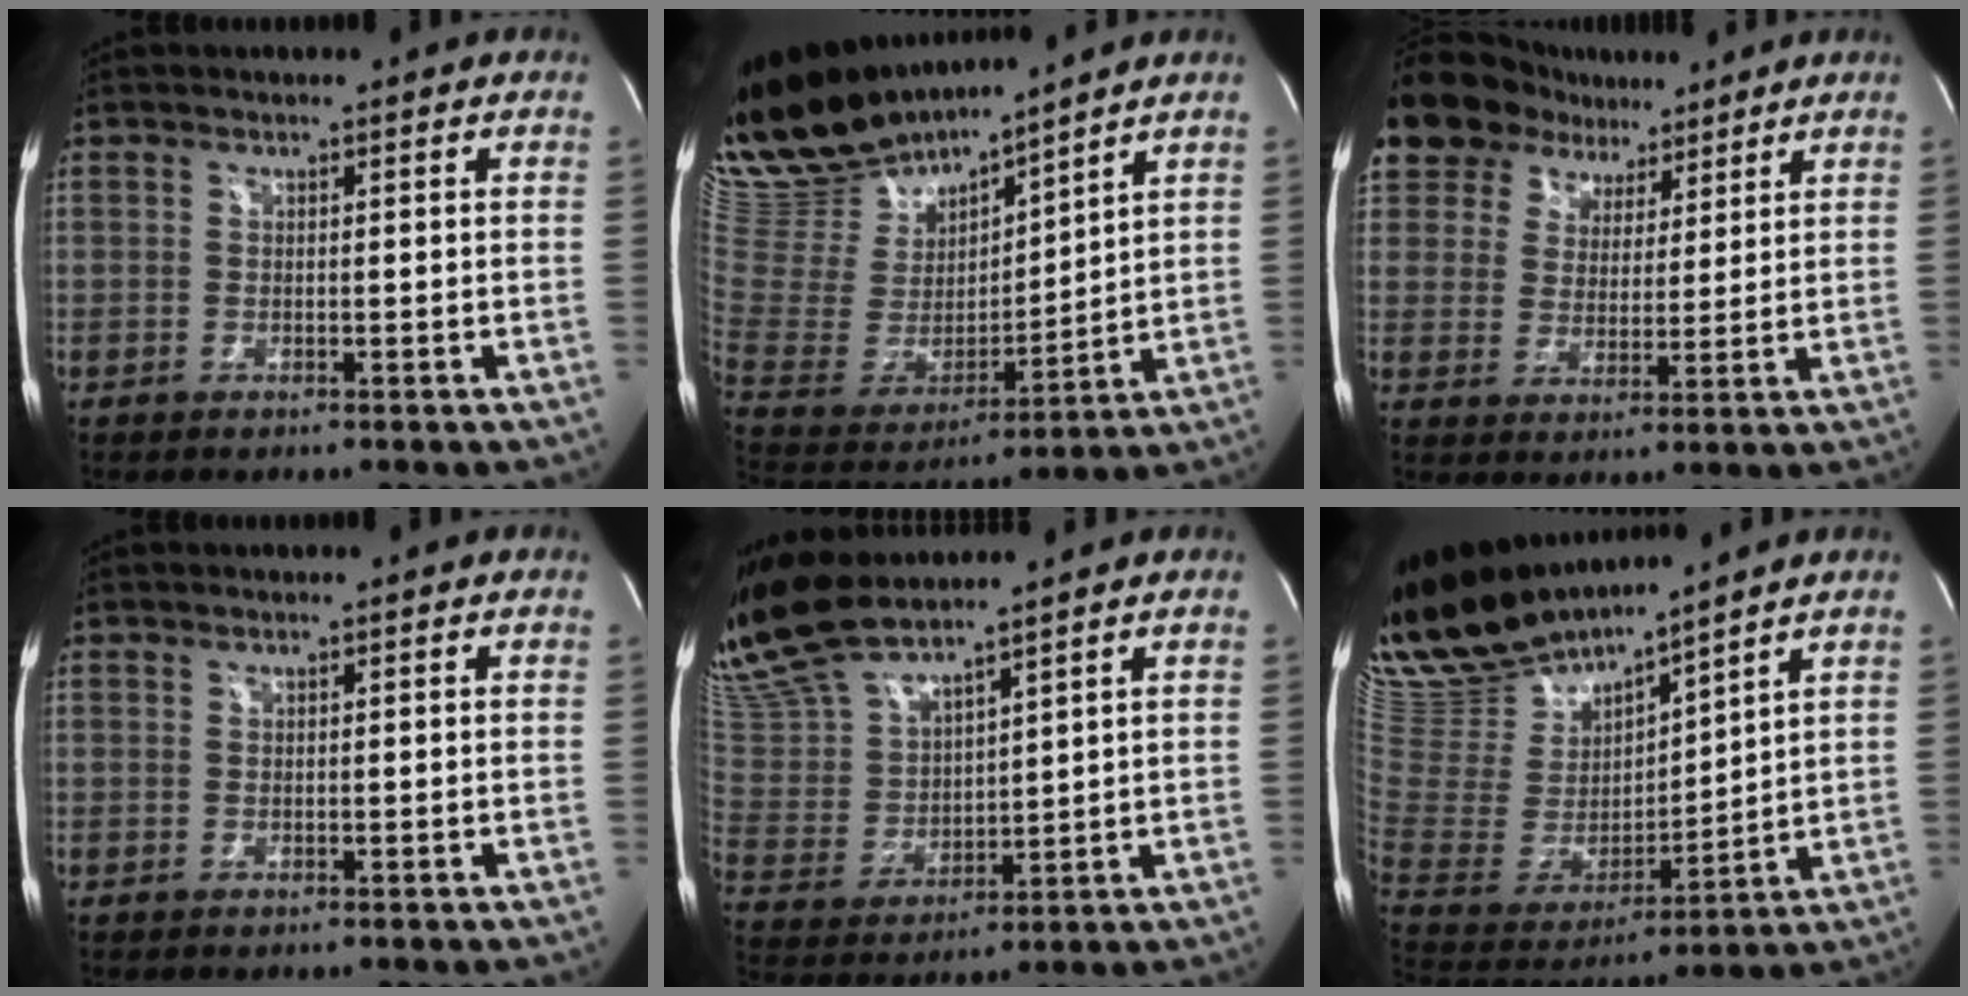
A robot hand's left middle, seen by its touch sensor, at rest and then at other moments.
{"total": 18.3, "force": [17.0, 3.7, 5.9], "torque": [-0.132, -0.001, 0.333]}
{"total": 15.7, "force": [11.1, 9.9, 5.0], "torque": [-0.115, 0.048, 0.193]}
{"total": 0.0}
{"total": 11.8, "force": [10.9, 1.1, 4.5], "torque": [-0.111, 0.006, 0.236]}
{"total": 17.0, "force": [15.7, 2.3, 6.1], "torque": [-0.140, -0.007, 0.320]}